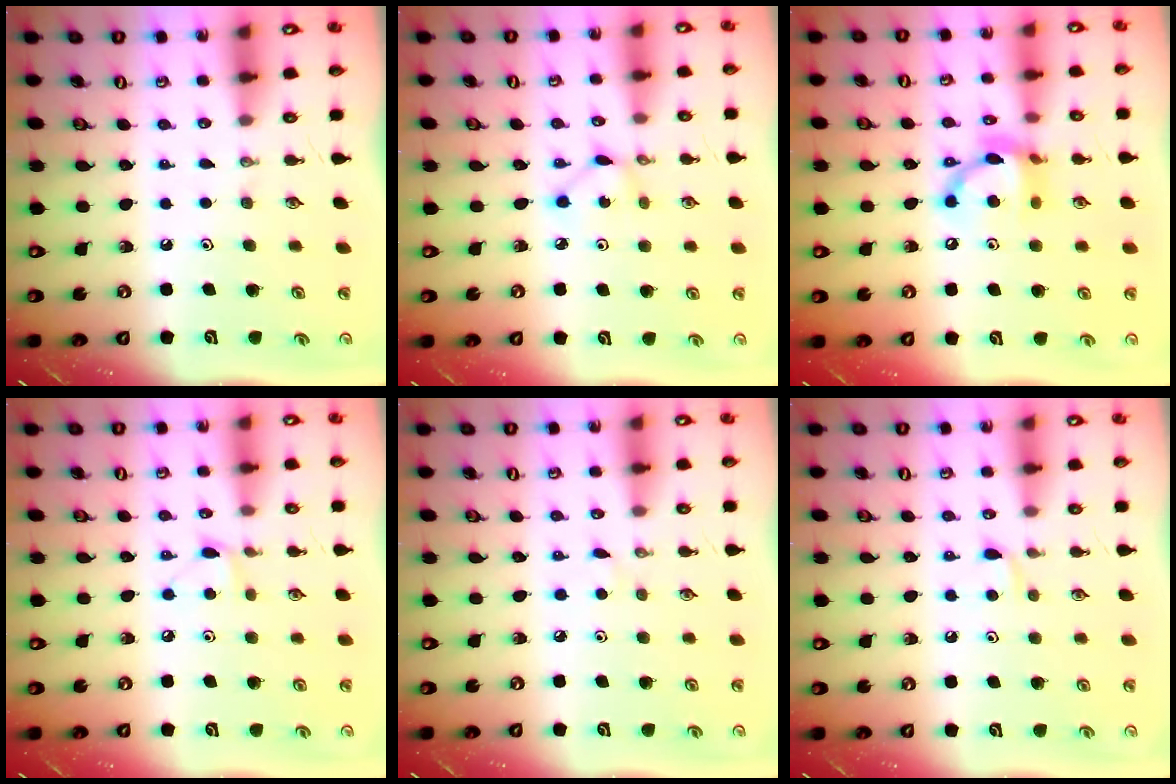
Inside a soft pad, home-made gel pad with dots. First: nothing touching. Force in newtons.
{"total": 2.2, "press": 2.2, "slide": 0.1}
{"total": 12.0, "press": 12.0, "slide": 0.6}
{"total": 5.2, "press": 5.1, "slide": 0.8}
{"total": 2.1, "press": 2.1, "slide": 0.3}
{"total": 4.7, "press": 4.7, "slide": 0.6}